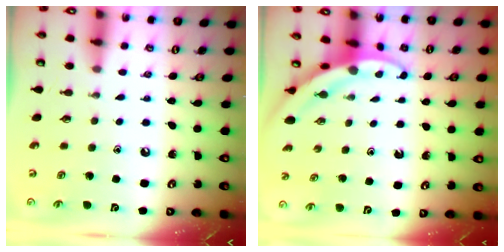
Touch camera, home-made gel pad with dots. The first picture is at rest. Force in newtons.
{"total": 2.8, "press": 2.8, "slide": 0.3}